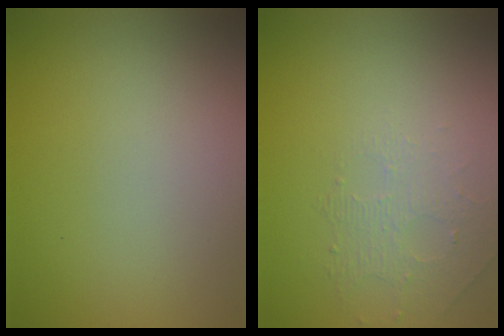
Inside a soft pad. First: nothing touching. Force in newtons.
{"total": 1.5, "press": 1.0, "slide": 1.1}